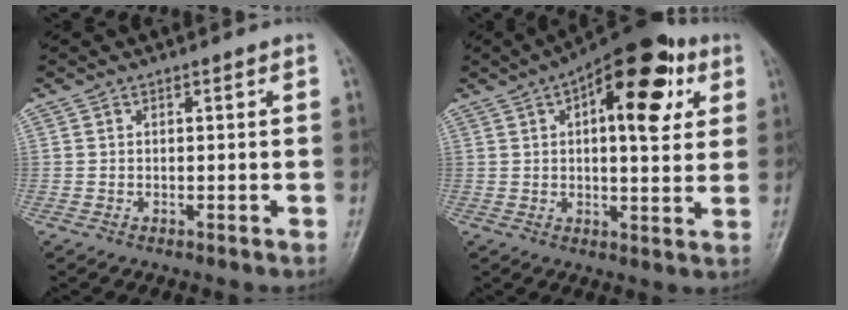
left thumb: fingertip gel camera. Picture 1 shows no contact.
{"total": 17.7, "force": [6.4, 7.8, 14.6], "torque": [-0.167, 0.003, 0.083]}